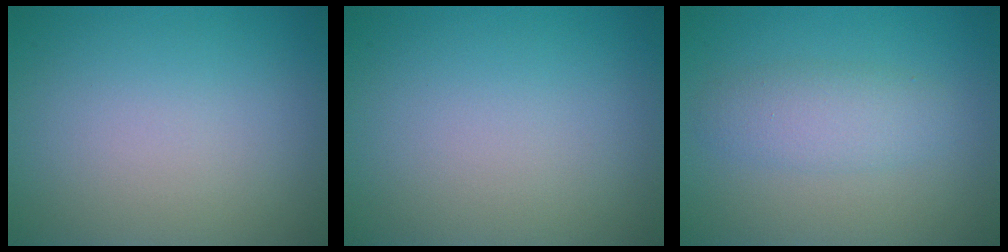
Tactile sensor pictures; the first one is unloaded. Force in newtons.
{"total": 0.0}
{"total": 2.9, "press": 2.9, "slide": 0.1}